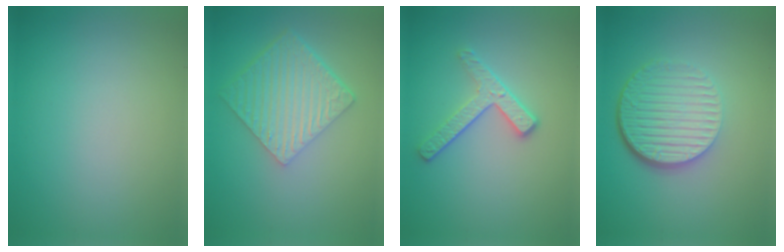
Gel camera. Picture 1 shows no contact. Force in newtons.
{"total": 6.5, "press": 4.4, "slide": 4.7}
{"total": 2.8, "press": 2.4, "slide": 1.4}
{"total": 6.7, "press": 4.4, "slide": 5.0}